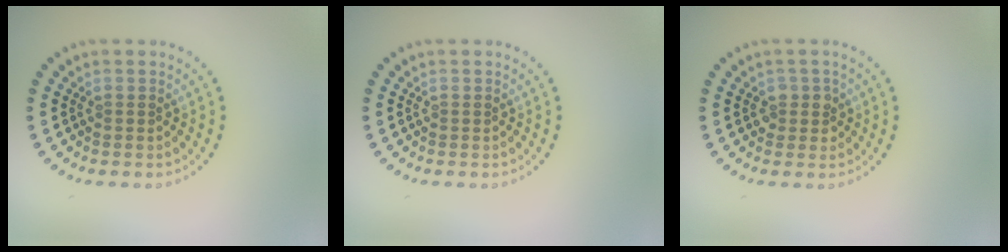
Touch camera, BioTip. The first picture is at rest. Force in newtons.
{"total": 0.0}
{"total": 1.5, "press": 1.4, "slide": 0.6}